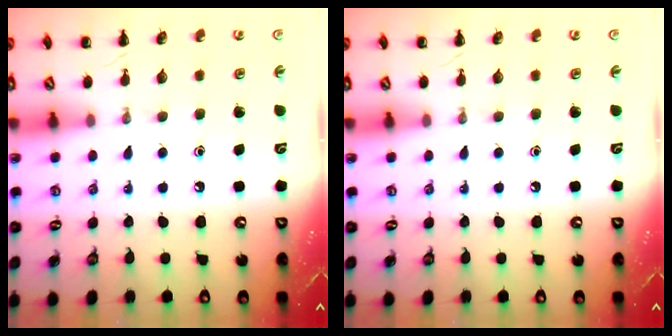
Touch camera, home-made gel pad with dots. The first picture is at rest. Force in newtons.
{"total": 0.0}